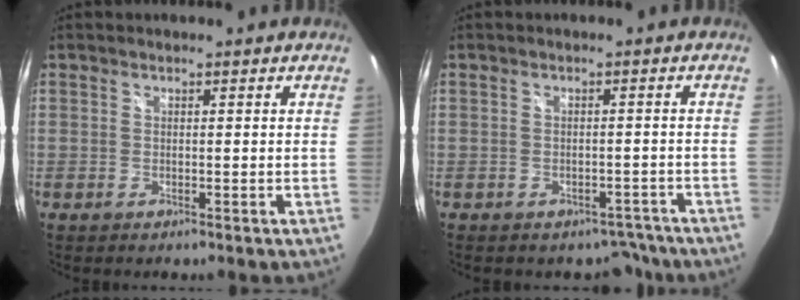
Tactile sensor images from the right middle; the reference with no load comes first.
{"total": 3.4, "force": [-2.8, 1.8, 0.2], "torque": [0.008, 0.020, -0.027]}